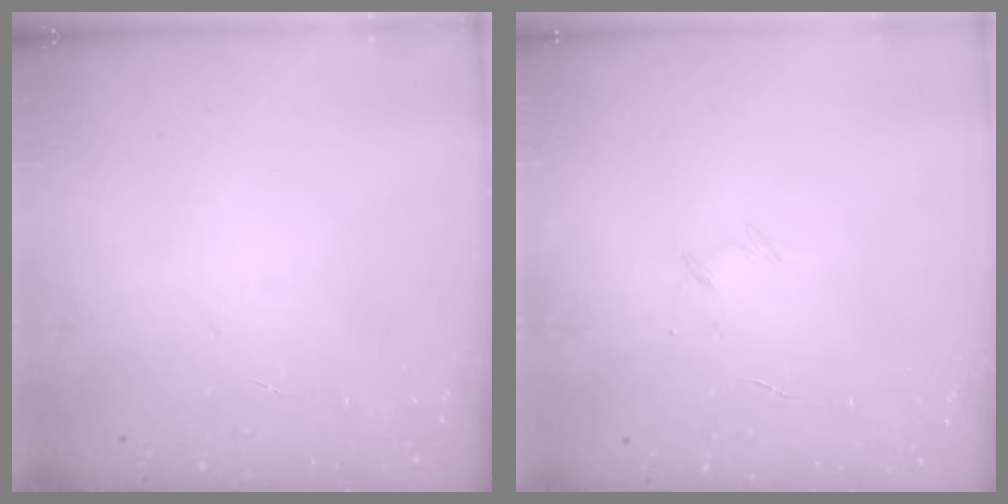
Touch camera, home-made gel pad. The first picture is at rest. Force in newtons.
{"total": 4.4, "press": 4.3, "slide": 1.1}